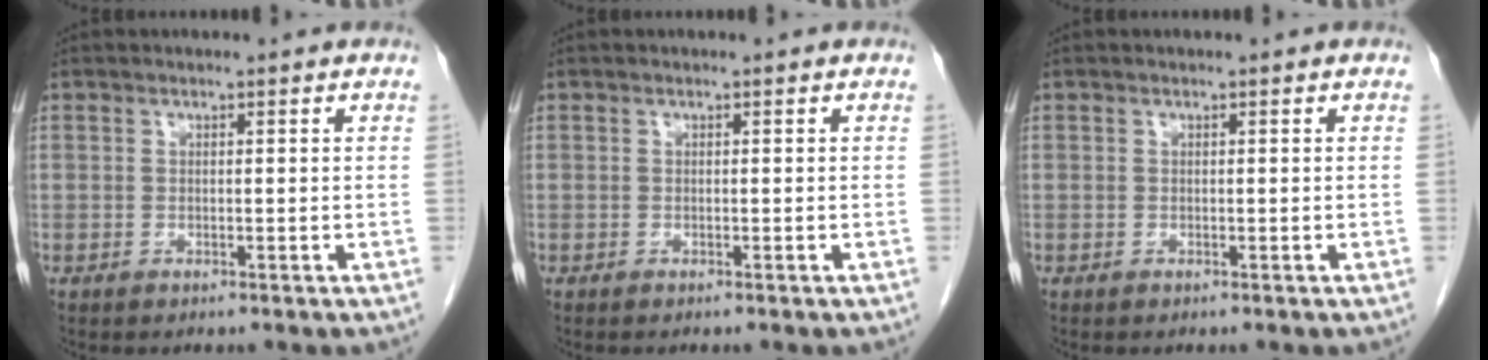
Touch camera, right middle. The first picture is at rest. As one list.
[{"total": 0.0}, {"total": 0.0}]